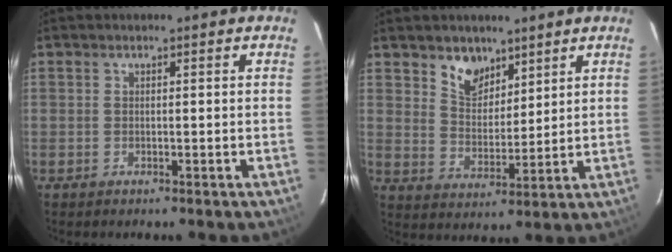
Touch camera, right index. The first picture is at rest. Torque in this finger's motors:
{"motor_torque": [0.05, 0.23, 0.10, 0.04]}